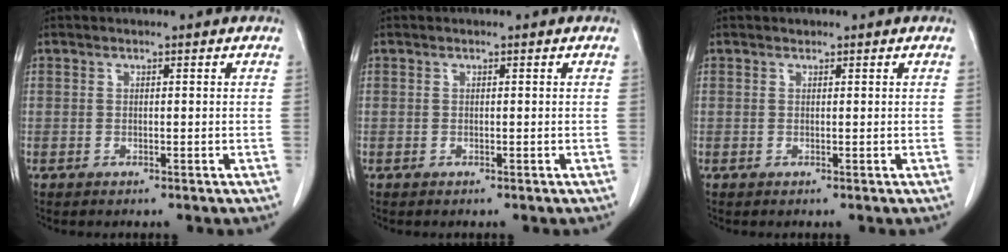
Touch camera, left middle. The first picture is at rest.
{"total": 0.0}
{"total": 0.0}